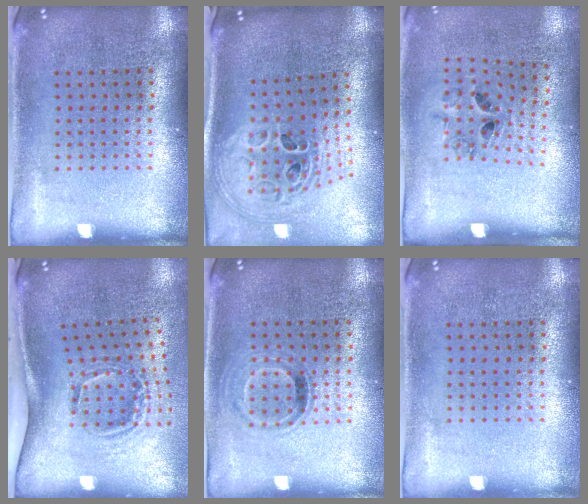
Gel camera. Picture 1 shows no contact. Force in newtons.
{"total": 2.2, "press": 1.6, "slide": 1.5}
{"total": 1.4, "press": 0.8, "slide": 1.1}
{"total": 2.1, "press": 1.3, "slide": 1.6}
{"total": 0.9, "press": 0.8, "slide": 0.4}
{"total": 0.0}